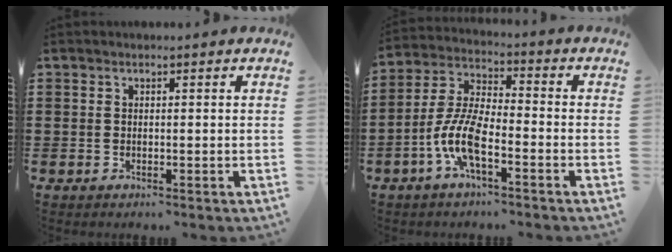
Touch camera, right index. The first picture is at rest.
{"total": 8.3, "force": [-3.8, 2.3, 7.0], "torque": [-0.173, -0.014, -0.076]}